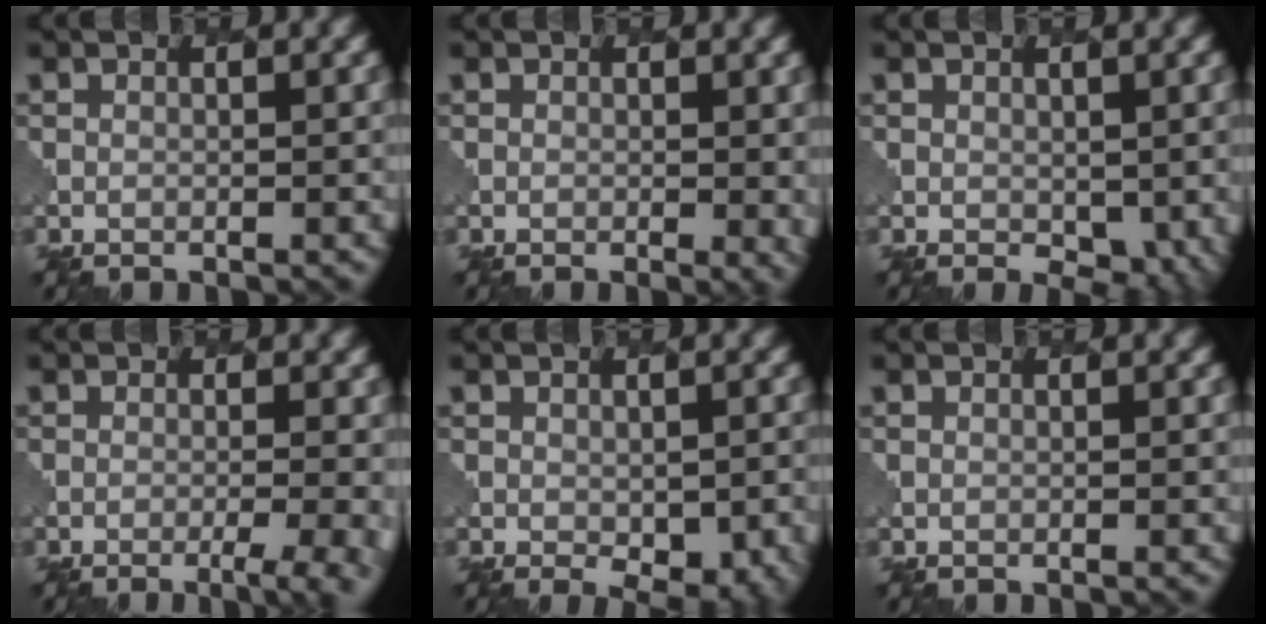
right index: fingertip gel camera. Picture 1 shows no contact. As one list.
[{"total": 2.2, "force": [0.1, 0.8, 2.0], "torque": [-0.030, -0.006, 0.006]}, {"total": 3.5, "force": [0.0, 2.2, 2.7], "torque": [-0.041, -0.012, 0.008]}, {"total": 5.6, "force": [-2.2, 2.2, 4.7], "torque": [-0.034, 0.007, -0.023]}, {"total": 5.2, "force": [-1.3, 2.7, 4.2], "torque": [-0.061, -0.020, -0.004]}, {"total": 0.0}]